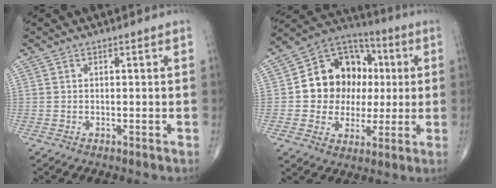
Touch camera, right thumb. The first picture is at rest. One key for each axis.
{"total": 16.7, "fx": 1.4, "fy": 13.9, "fz": 9.2, "tx": -0.092, "ty": 0.024, "tz": 0.025}